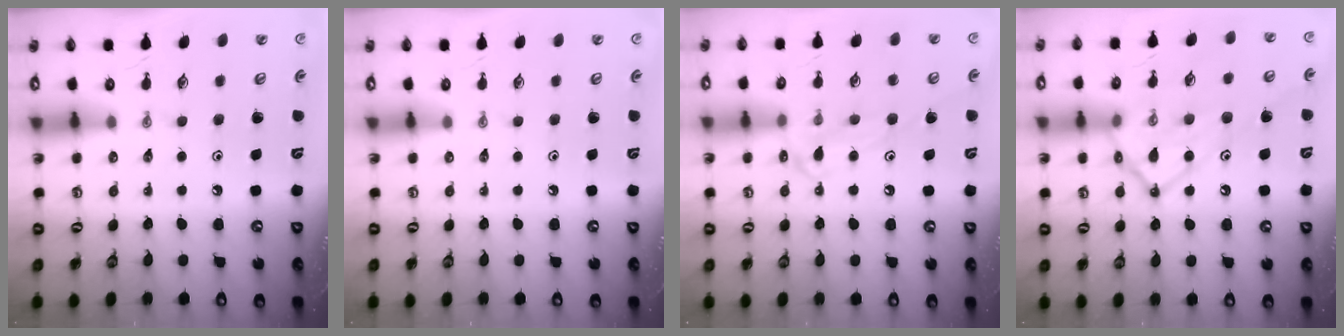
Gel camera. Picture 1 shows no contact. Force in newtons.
{"total": 0.0}
{"total": 11.5, "press": 11.4, "slide": 0.9}
{"total": 16.5, "press": 16.4, "slide": 2.0}